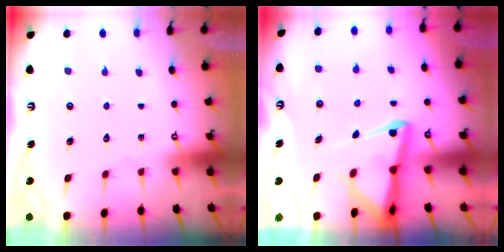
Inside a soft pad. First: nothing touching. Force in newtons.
{"total": 7.2, "press": 7.2, "slide": 0.8}